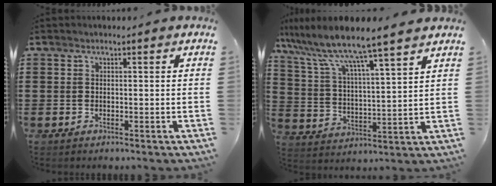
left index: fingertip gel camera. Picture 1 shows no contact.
{"total": 8.0, "force": [7.0, -0.7, 3.8], "torque": [-0.105, -0.048, 0.112]}